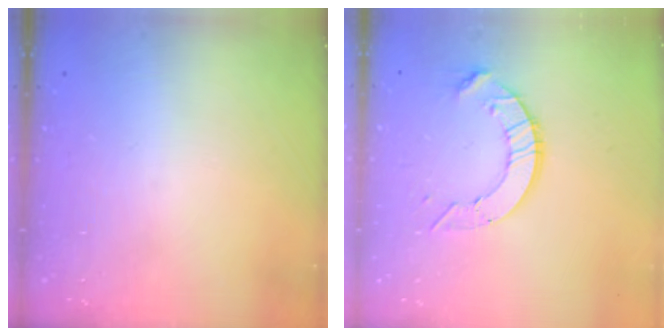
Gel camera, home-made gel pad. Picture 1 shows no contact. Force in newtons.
{"total": 8.4, "press": 8.4, "slide": 0.6}